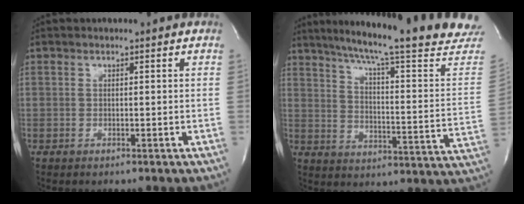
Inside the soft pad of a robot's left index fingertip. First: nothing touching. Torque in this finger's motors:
{"motor_torque": [-0.42, -0.46, 0.29, 0.08]}